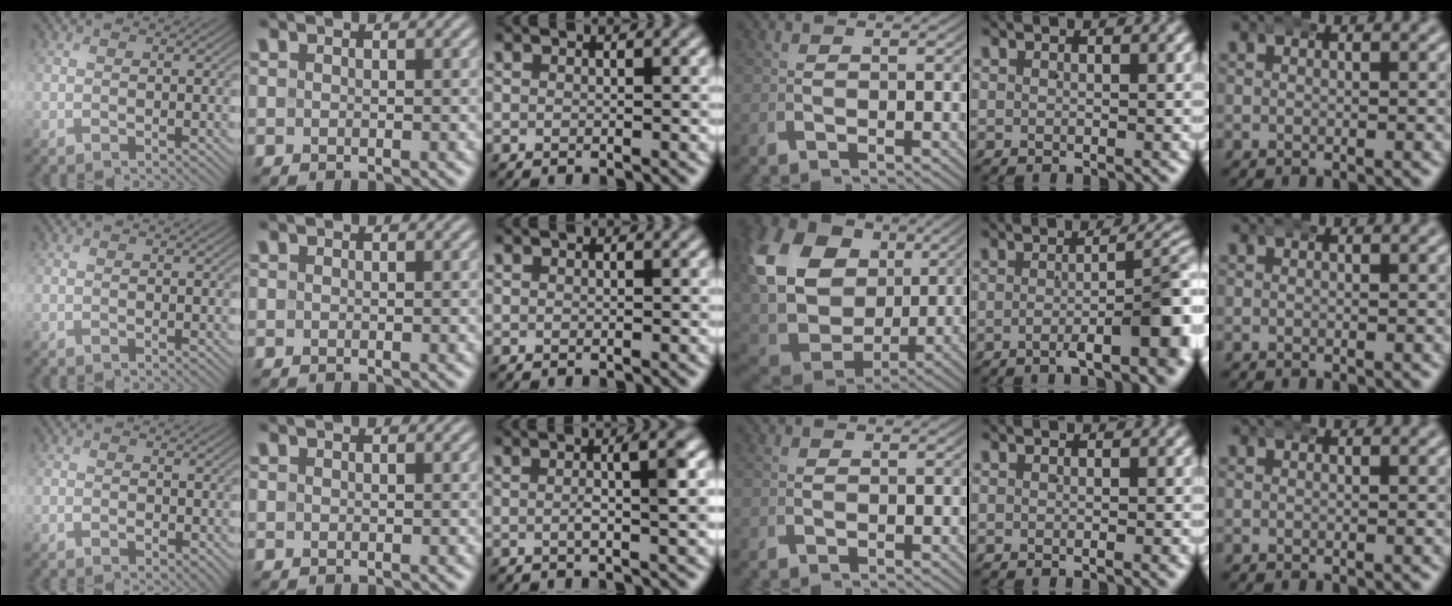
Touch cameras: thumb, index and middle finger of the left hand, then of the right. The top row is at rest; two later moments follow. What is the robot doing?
{"motion": "wrap", "object": "aluminum foil"}